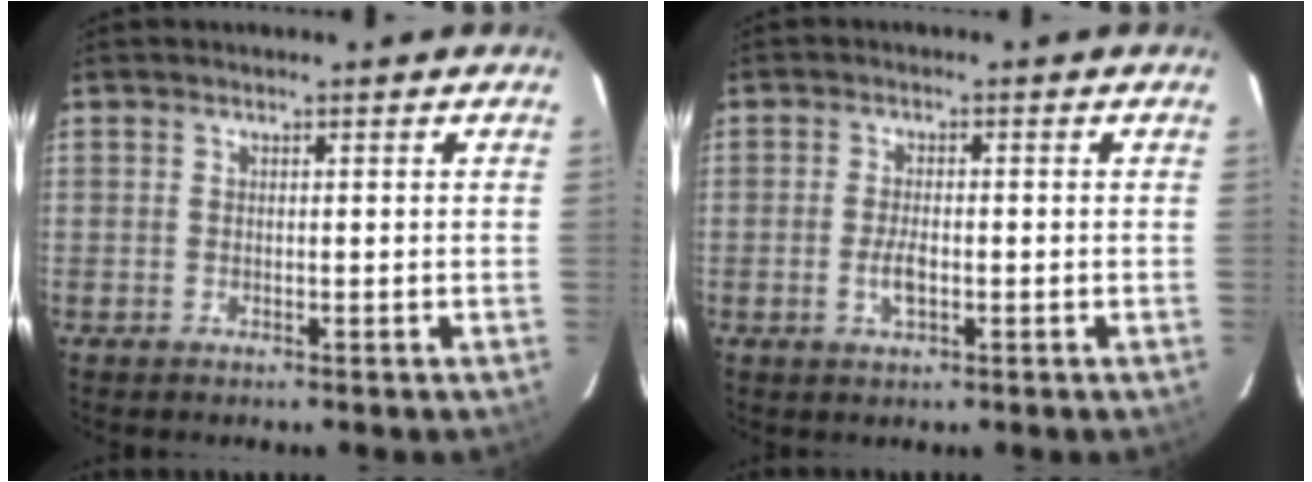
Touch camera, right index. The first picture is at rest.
{"total": 3.3, "force": [-0.9, 1.4, 2.8], "torque": [-0.057, 0.000, -0.016]}